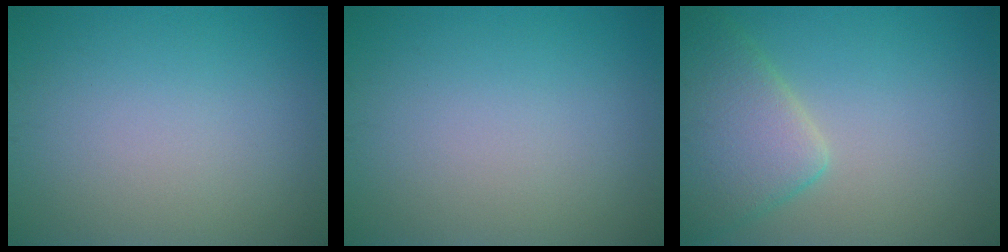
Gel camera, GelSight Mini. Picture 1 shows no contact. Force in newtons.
{"total": 0.0}
{"total": 5.6, "press": 5.6, "slide": 0.4}